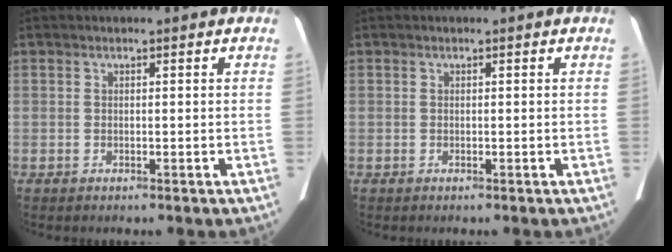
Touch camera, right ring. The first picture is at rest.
{"total": 0.0}